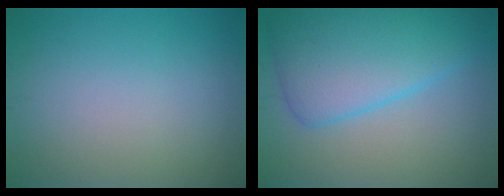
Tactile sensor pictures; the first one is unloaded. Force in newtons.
{"total": 7.5, "press": 7.5, "slide": 0.2}